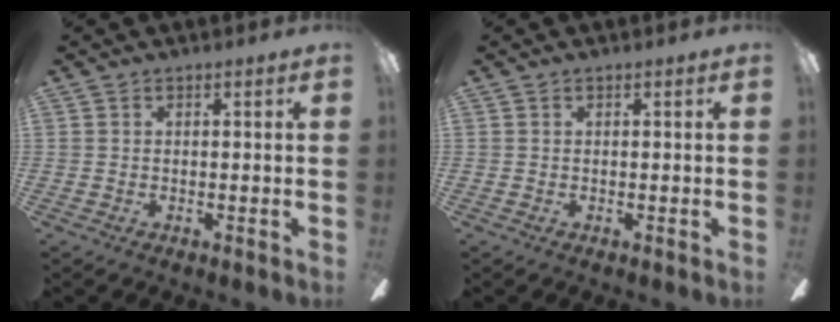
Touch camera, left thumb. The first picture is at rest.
{"total": 0.0}